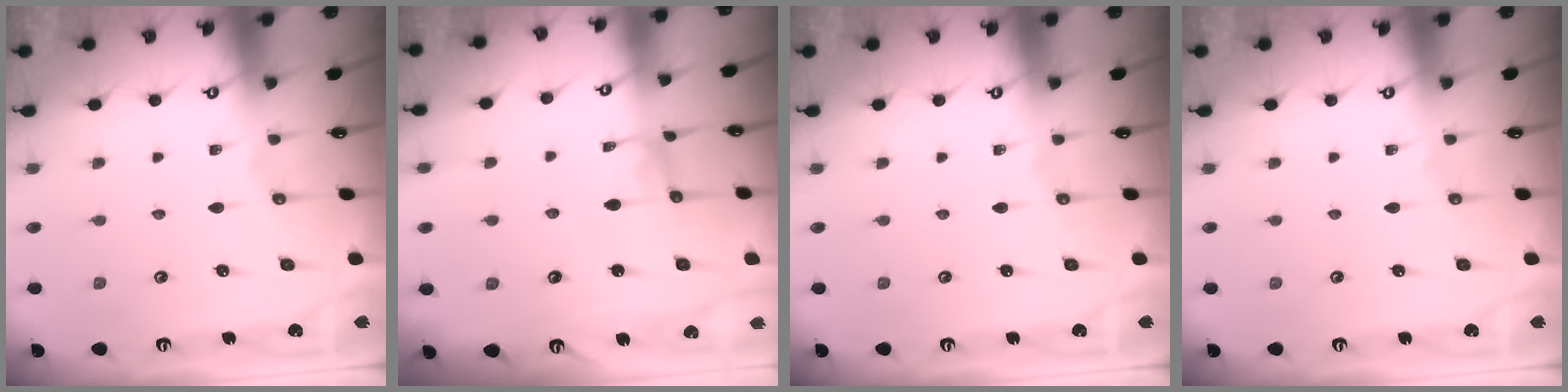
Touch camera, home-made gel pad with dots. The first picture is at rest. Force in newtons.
{"total": 1.6, "press": 1.6, "slide": 0.1}
{"total": 0.0}
{"total": 0.0}